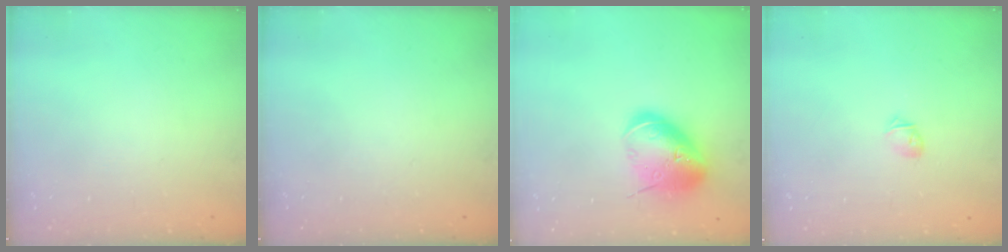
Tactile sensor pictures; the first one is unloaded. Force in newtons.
{"total": 0.0}
{"total": 18.4, "press": 18.1, "slide": 3.1}
{"total": 3.2, "press": 3.1, "slide": 0.8}